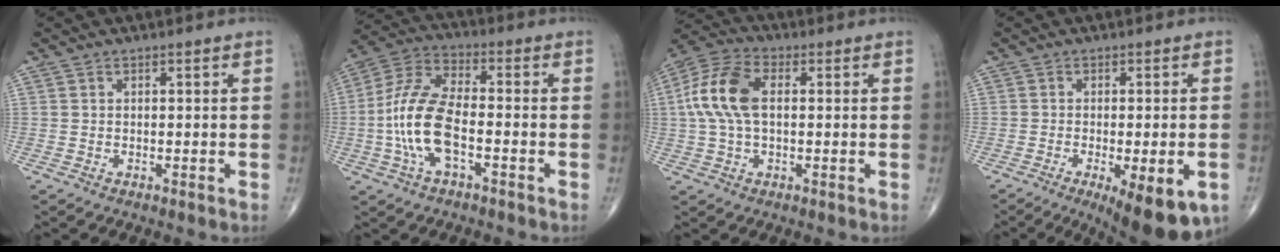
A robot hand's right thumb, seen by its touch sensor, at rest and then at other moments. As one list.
[{"total": 13.3, "force": [-3.0, 5.9, 11.5], "torque": [-0.248, 0.034, -0.063]}, {"total": 11.7, "force": [1.2, 6.6, 9.6], "torque": [-0.211, 0.026, 0.017]}, {"total": 13.3, "force": [-5.9, 4.4, 11.1], "torque": [-0.133, -0.004, -0.075]}]